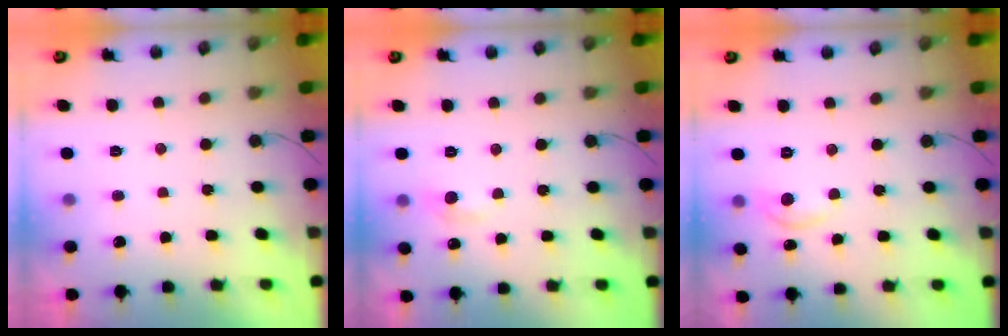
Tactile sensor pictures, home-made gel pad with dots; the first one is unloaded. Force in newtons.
{"total": 5.5, "press": 5.4, "slide": 0.8}
{"total": 5.1, "press": 5.0, "slide": 0.7}